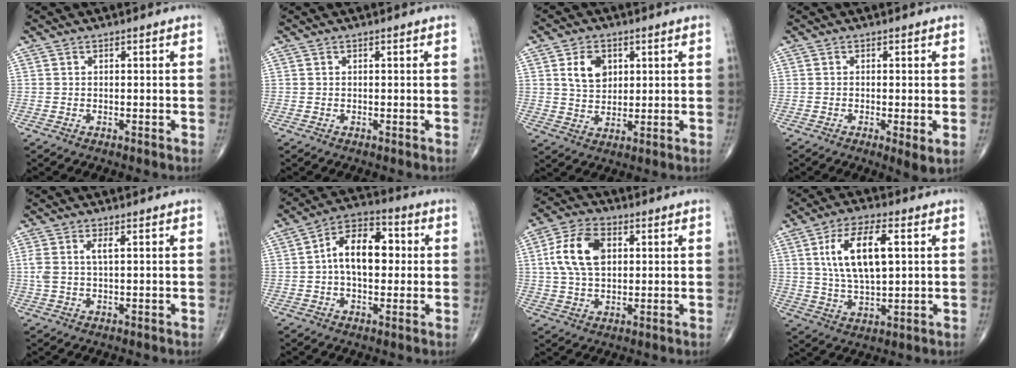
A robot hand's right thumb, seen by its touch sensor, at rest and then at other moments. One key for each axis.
{"total": 0.0}
{"total": 6.3, "fx": 2.4, "fy": 4.7, "fz": 3.5, "tx": -0.037, "ty": -0.015, "tz": 0.045}
{"total": 3.3, "fx": -0.8, "fy": 0.6, "fz": 3.2, "tx": -0.061, "ty": -0.014, "tz": -0.016}
{"total": 3.5, "fx": 0.9, "fy": 1.3, "fz": 3.1, "tx": -0.083, "ty": 0.013, "tz": 0.022}
{"total": 12.0, "fx": 0.8, "fy": 7.0, "fz": 9.6, "tx": -0.144, "ty": 0.028, "tz": 0.003}
{"total": 11.4, "fx": 2.2, "fy": 7.1, "fz": 8.7, "tx": -0.162, "ty": 0.011, "tz": 0.039}
{"total": 12.9, "fx": 3.1, "fy": 5.5, "fz": 11.2, "tx": -0.206, "ty": -0.002, "tz": 0.060}